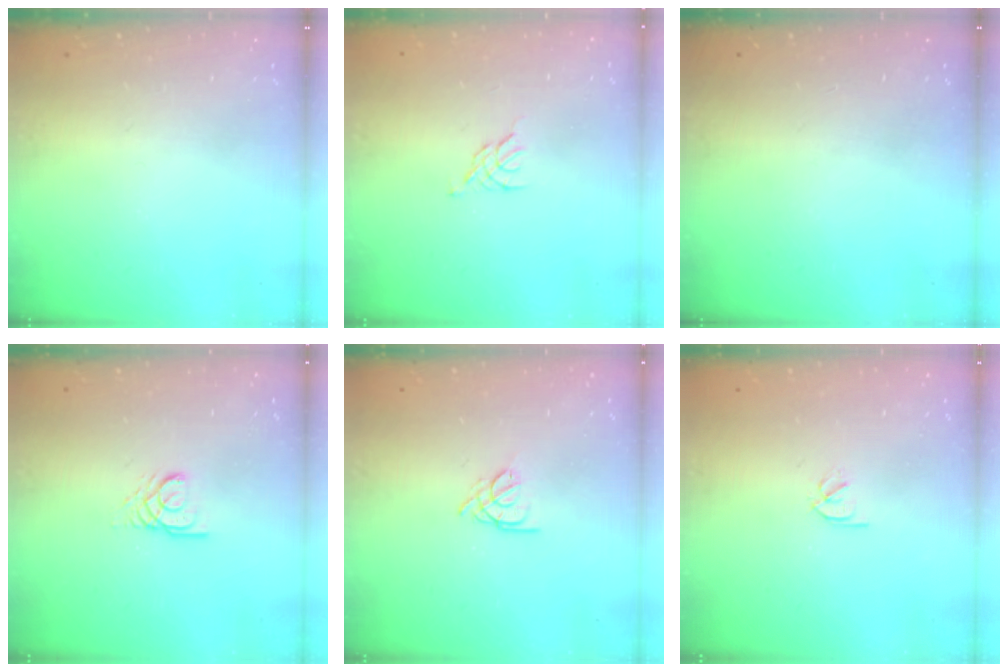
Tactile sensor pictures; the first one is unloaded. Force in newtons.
{"total": 0.8, "press": 0.7, "slide": 0.3}
{"total": 0.0}
{"total": 2.6, "press": 2.6, "slide": 0.1}
{"total": 2.7, "press": 2.6, "slide": 0.5}
{"total": 1.8, "press": 1.7, "slide": 0.5}